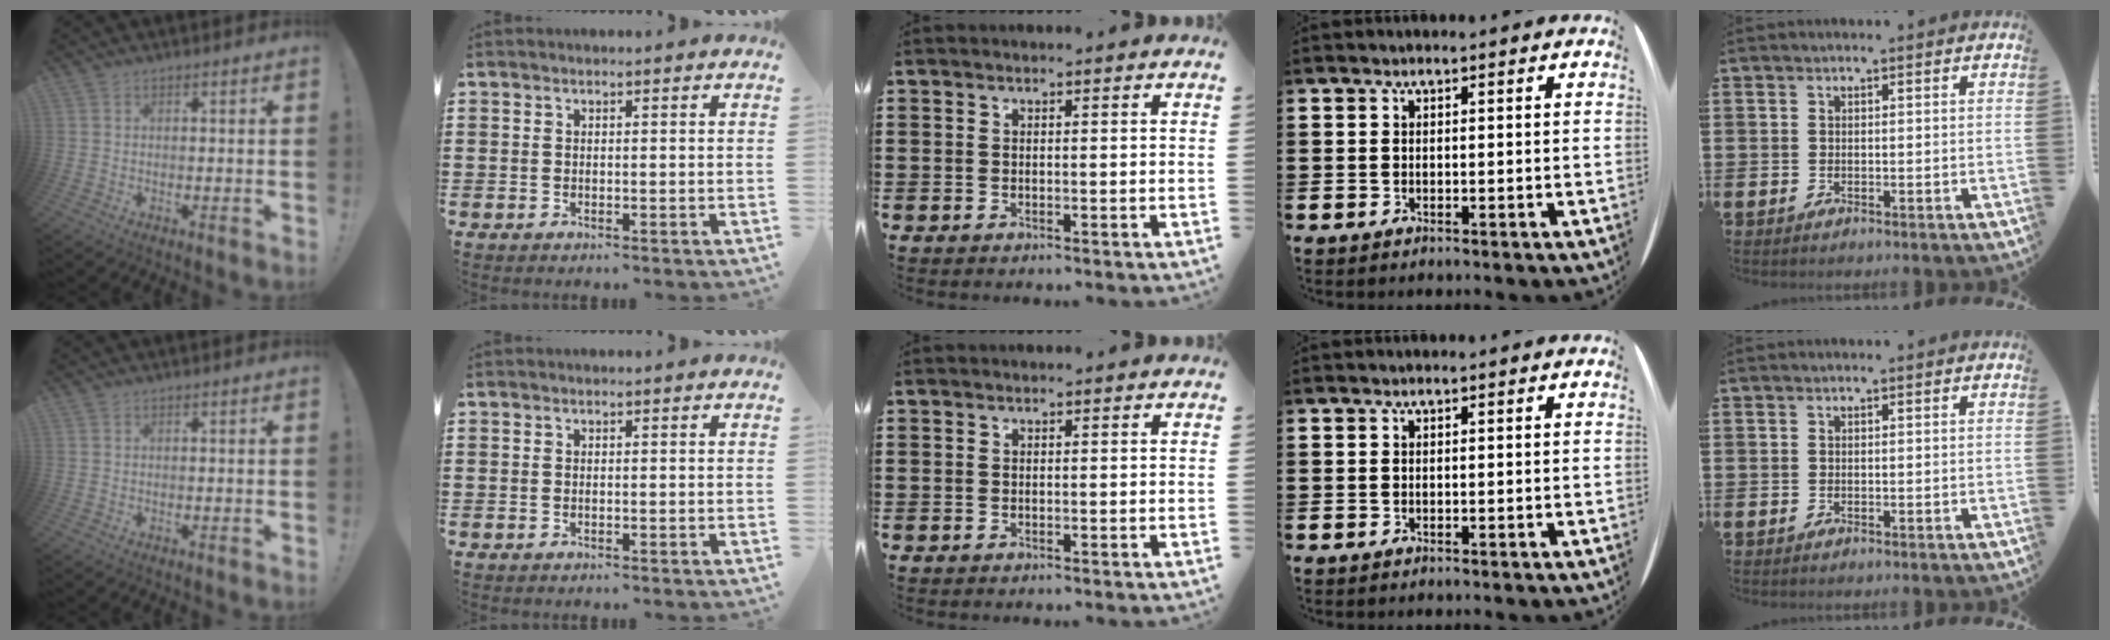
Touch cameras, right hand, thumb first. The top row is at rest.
{}